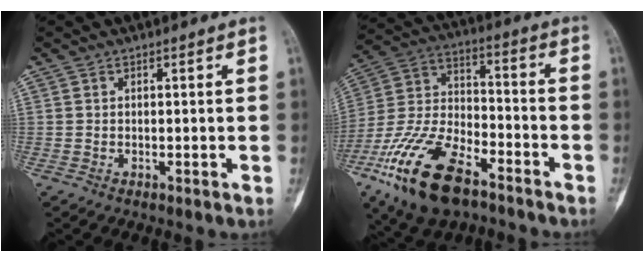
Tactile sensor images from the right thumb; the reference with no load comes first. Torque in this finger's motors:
{"motor_torque": [0.39, 0.46, 1.84, -0.94, 0.18]}